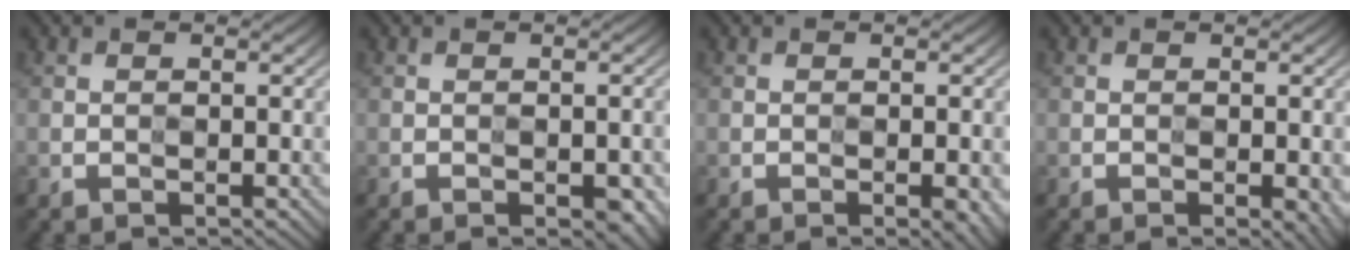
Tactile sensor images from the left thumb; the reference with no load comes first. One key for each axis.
{"total": 3.8, "fx": -1.7, "fy": 2.1, "fz": 2.6, "tx": -0.023, "ty": -0.016, "tz": -0.014}
{"total": 4.4, "fx": -2.0, "fy": 1.7, "fz": 3.5, "tx": -0.030, "ty": -0.014, "tz": -0.015}
{"total": 4.5, "fx": -1.6, "fy": 2.0, "fz": 3.7, "tx": -0.034, "ty": -0.012, "tz": -0.009}